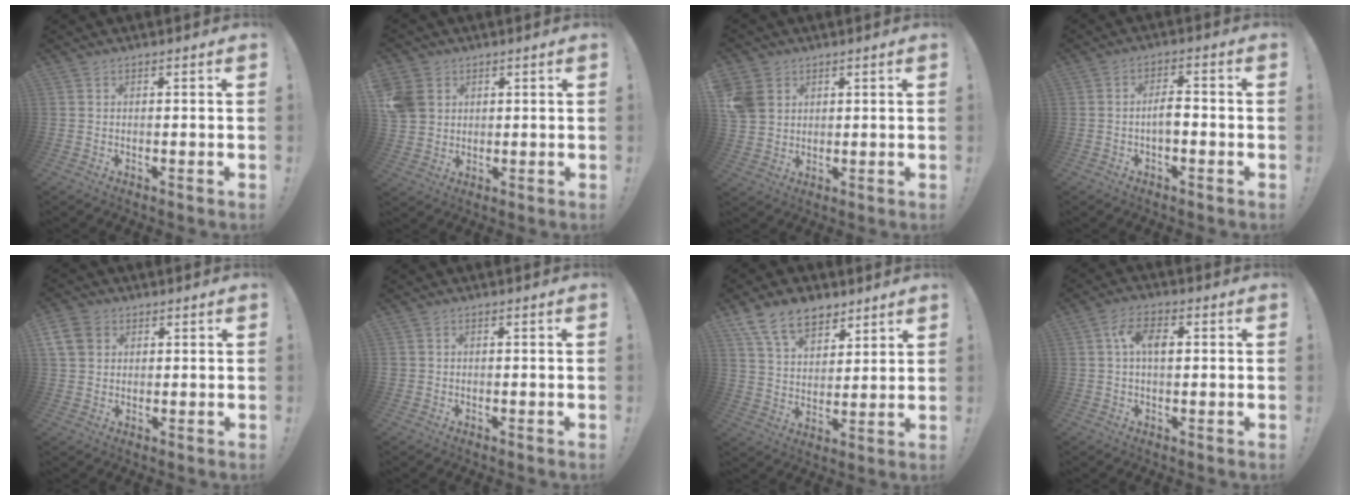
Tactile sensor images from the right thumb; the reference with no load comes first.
{"total": 8.2, "force": [2.7, 7.0, 3.1], "torque": [-0.065, -0.003, 0.058]}
{"total": 7.8, "force": [3.0, 6.5, 3.1], "torque": [-0.065, -0.004, 0.062]}
{"total": 5.1, "force": [-1.3, 2.2, 4.5], "torque": [-0.087, 0.009, -0.024]}
{"total": 7.6, "force": [3.0, 6.1, 3.3], "torque": [-0.058, -0.009, 0.062]}
{"total": 1.1, "force": [0.1, 1.1, 0.2], "torque": [-0.003, 0.003, 0.001]}
{"total": 13.5, "force": [8.9, 8.1, 6.2], "torque": [-0.103, -0.046, 0.169]}
{"total": 6.5, "force": [1.3, 3.6, 5.3], "torque": [-0.087, 0.009, 0.021]}